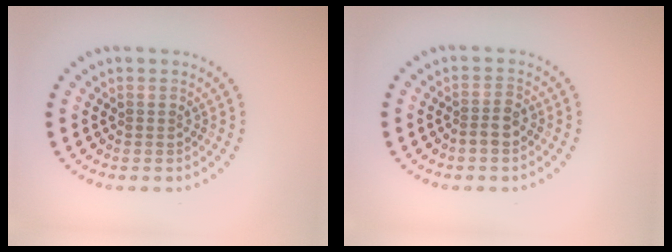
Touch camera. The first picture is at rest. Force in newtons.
{"total": 1.7, "press": 1.5, "slide": 0.8}